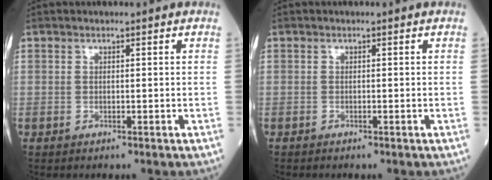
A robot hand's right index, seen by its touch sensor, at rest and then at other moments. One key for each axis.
{"total": 0.5, "fx": -0.5, "fy": 0.1, "fz": 0.1, "tx": -0.008, "ty": -0.002, "tz": -0.011}